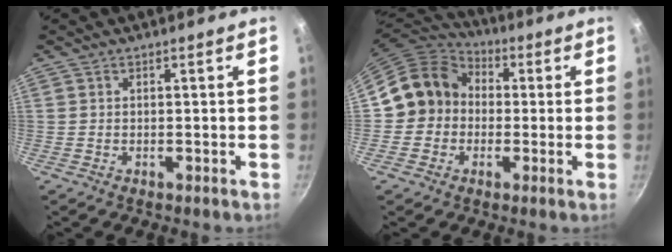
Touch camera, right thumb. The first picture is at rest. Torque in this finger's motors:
{"motor_torque": [-0.12, 0.72, -0.11, 0.20, 0.10]}